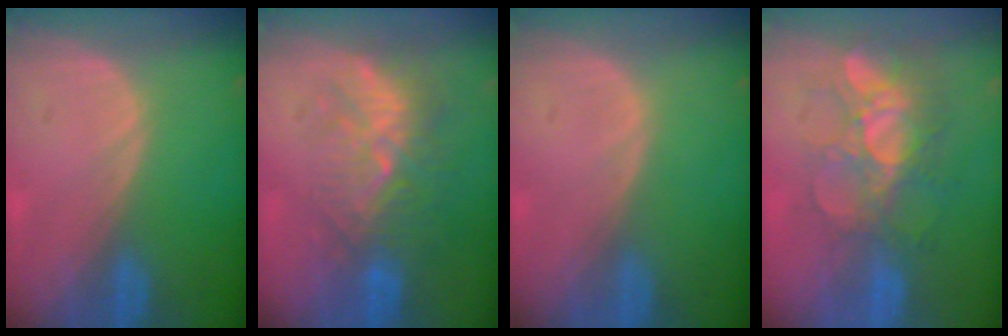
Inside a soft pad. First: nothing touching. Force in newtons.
{"total": 9.3, "press": 8.6, "slide": 3.6}
{"total": 0.0}
{"total": 9.7, "press": 8.5, "slide": 4.6}